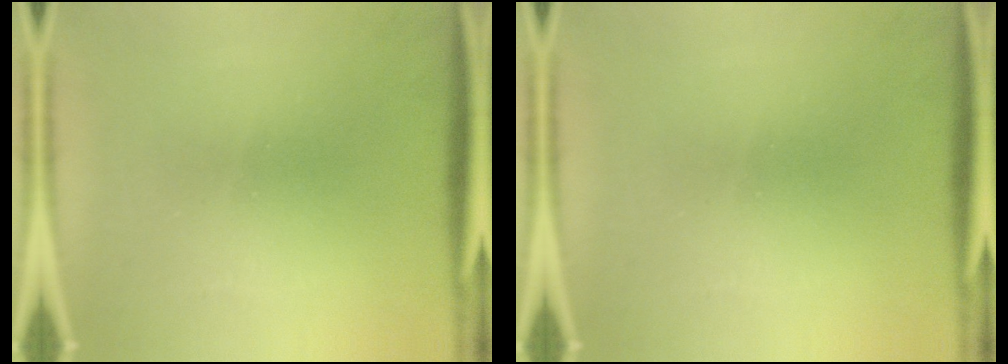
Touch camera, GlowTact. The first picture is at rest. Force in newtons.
{"total": 0.0}